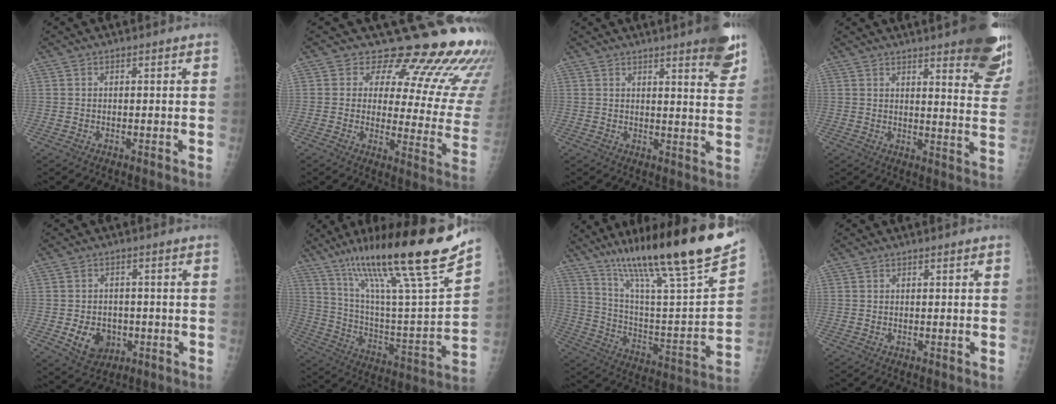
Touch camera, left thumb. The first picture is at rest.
{"total": 20.2, "force": [15.9, 7.7, 9.8], "torque": [-0.075, -0.117, 0.172]}
{"total": 9.2, "force": [6.3, 1.5, 6.5], "torque": [-0.062, -0.032, 0.069]}
{"total": 19.1, "force": [13.6, 4.4, 12.6], "torque": [-0.131, -0.072, 0.155]}
{"total": 7.0, "force": [-1.7, 5.7, 3.8], "torque": [-0.038, 0.003, -0.017]}
{"total": 28.2, "force": [19.0, 3.0, 20.7], "torque": [-0.321, -0.052, 0.323]}
{"total": 28.5, "force": [20.9, 3.2, 19.2], "torque": [-0.288, -0.075, 0.337]}
{"total": 0.0}